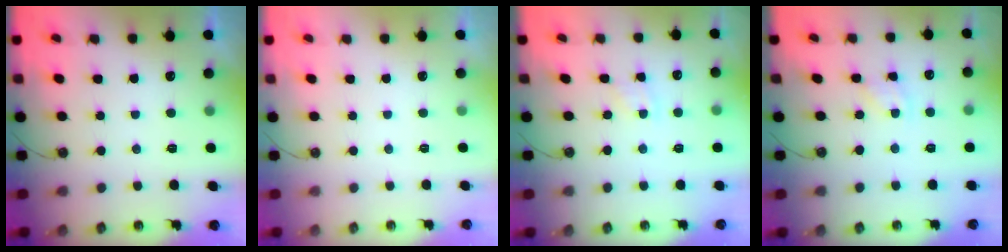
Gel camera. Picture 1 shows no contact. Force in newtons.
{"total": 0.0}
{"total": 3.5, "press": 3.4, "slide": 0.5}
{"total": 2.6, "press": 2.6, "slide": 0.4}